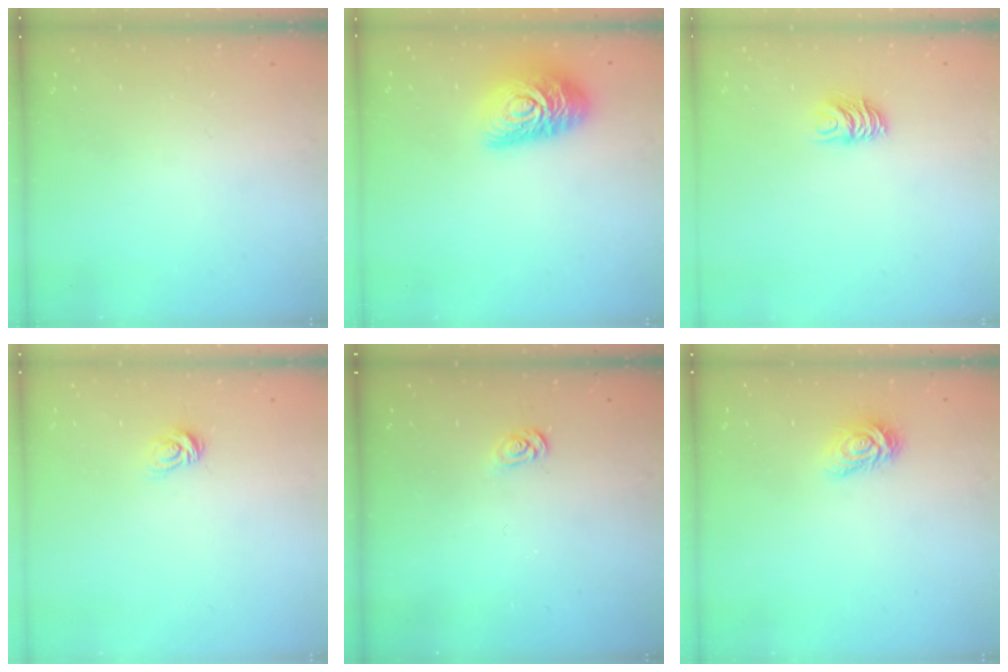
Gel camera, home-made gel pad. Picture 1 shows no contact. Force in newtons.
{"total": 15.5, "press": 15.5, "slide": 0.9}
{"total": 6.2, "press": 6.2, "slide": 0.5}
{"total": 5.1, "press": 5.1, "slide": 0.4}
{"total": 2.6, "press": 2.6, "slide": 0.3}
{"total": 5.7, "press": 5.7, "slide": 0.2}